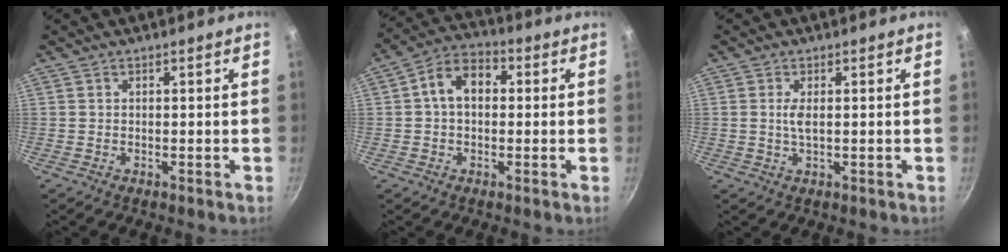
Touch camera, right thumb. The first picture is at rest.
{"total": 8.4, "force": [0.9, 5.8, 5.9], "torque": [-0.074, 0.027, -0.001]}
{"total": 2.3, "force": [0.3, 0.8, 2.1], "torque": [-0.045, -0.001, 0.006]}